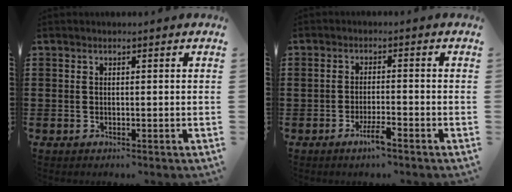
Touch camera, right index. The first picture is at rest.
{"total": 3.4, "force": [-2.2, 0.4, 2.5], "torque": [-0.057, -0.005, -0.042]}